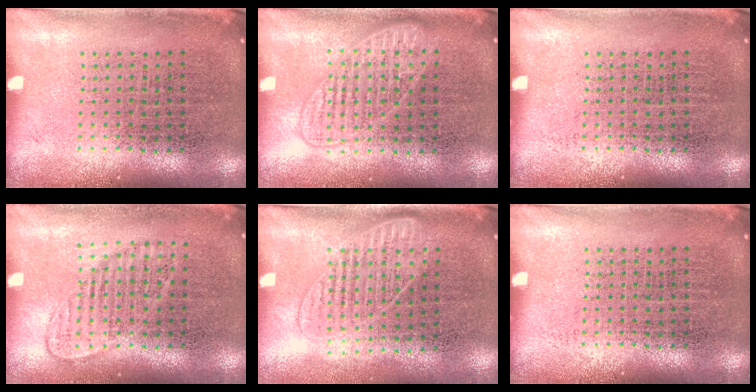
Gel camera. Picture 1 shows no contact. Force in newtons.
{"total": 1.3, "press": 1.3, "slide": 0.3}
{"total": 0.0}
{"total": 1.2, "press": 1.0, "slide": 0.6}
{"total": 1.3, "press": 1.2, "slide": 0.6}
{"total": 0.0}